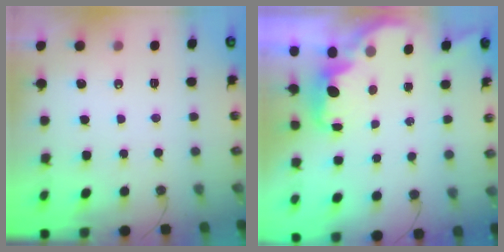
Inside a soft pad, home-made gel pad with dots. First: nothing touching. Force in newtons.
{"total": 1.4, "press": 1.2, "slide": 0.6}